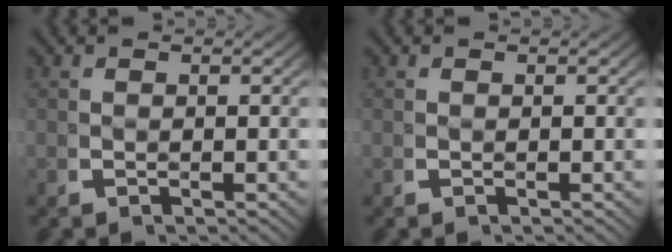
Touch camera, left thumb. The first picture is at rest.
{"total": 0.0}